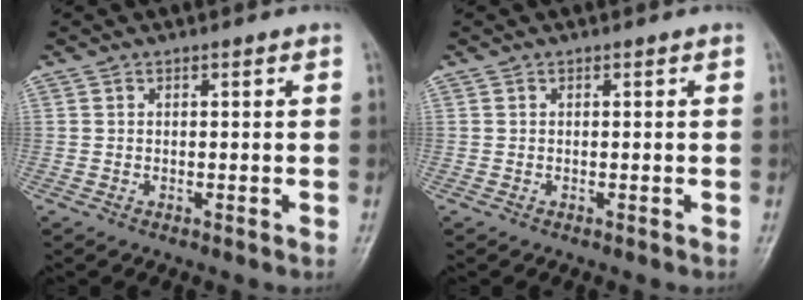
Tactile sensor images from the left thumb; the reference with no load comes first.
{"total": 0.0}